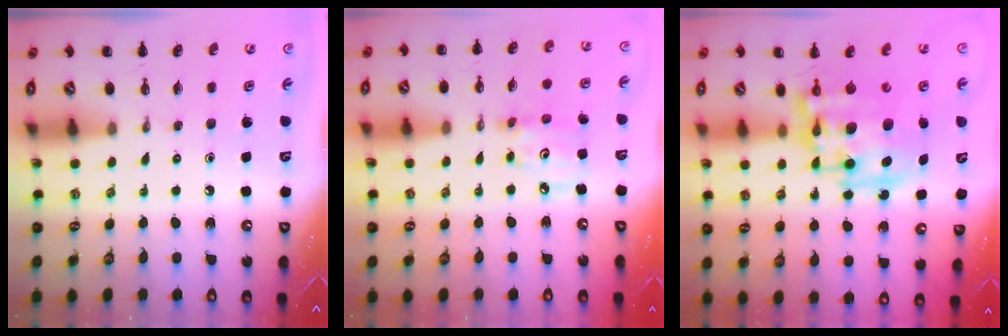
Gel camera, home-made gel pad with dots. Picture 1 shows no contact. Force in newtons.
{"total": 5.1, "press": 5.1, "slide": 0.6}
{"total": 15.5, "press": 15.1, "slide": 3.3}